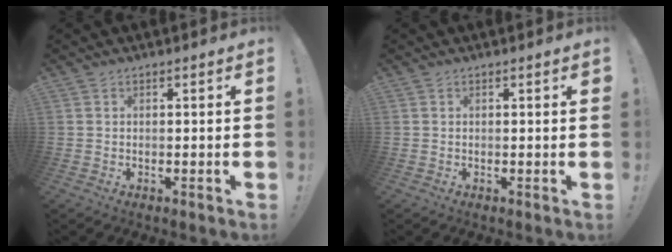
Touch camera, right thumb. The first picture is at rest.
{"total": 0.5, "force": [0.3, 0.0, 0.5], "torque": [-0.006, -0.001, 0.004]}